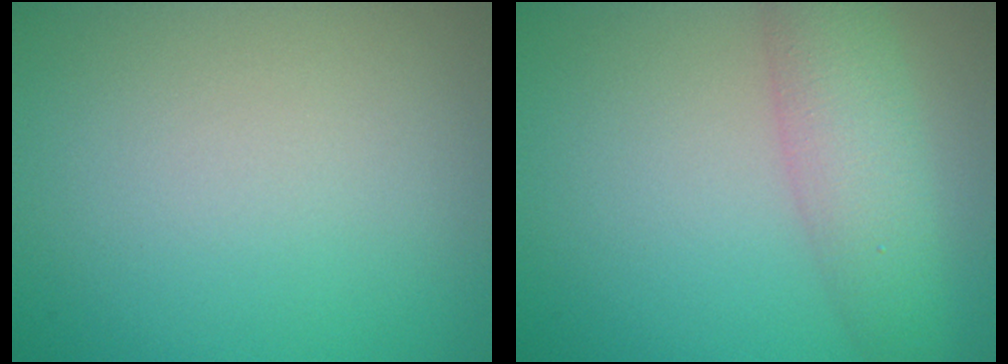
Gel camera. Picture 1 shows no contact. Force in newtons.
{"total": 4.8, "press": 4.8, "slide": 0.1}